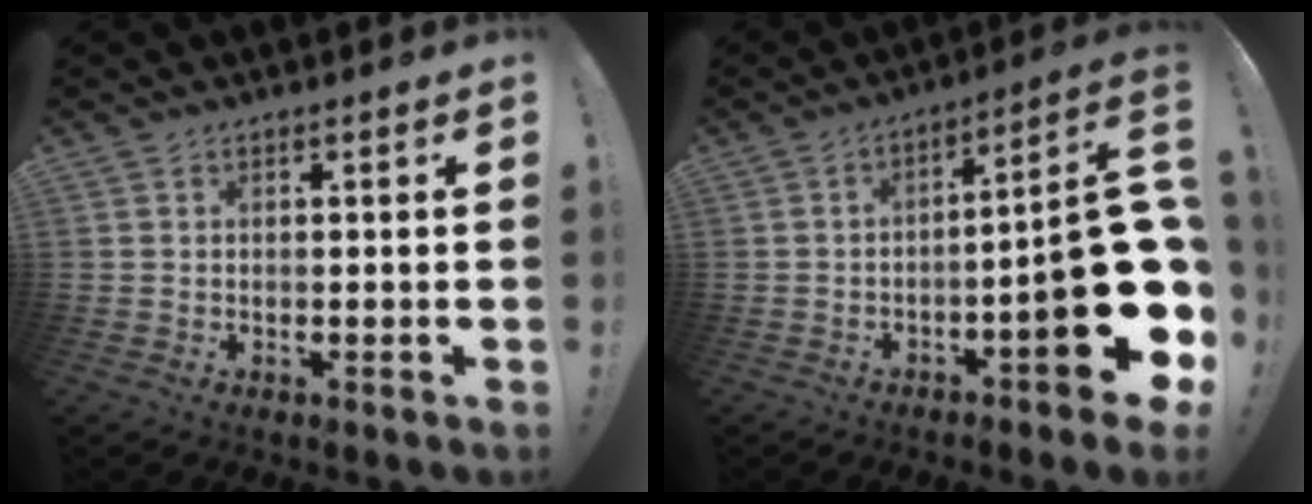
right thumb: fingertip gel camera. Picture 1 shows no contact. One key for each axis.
{"total": 19.7, "fx": -6.3, "fy": 4.9, "fz": 18.0, "tx": -0.237, "ty": 0.029, "tz": -0.094}